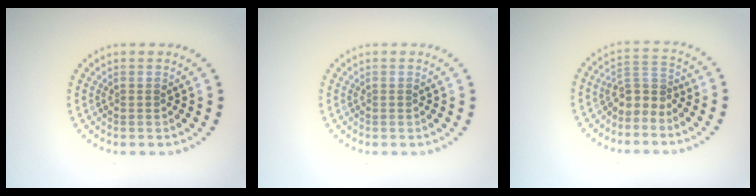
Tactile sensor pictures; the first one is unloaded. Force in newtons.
{"total": 0.0}
{"total": 2.6, "press": 1.8, "slide": 1.8}